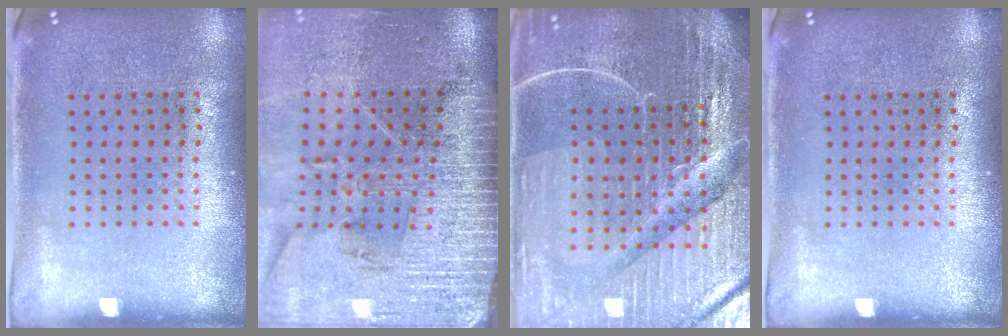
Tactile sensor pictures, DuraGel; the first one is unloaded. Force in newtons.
{"total": 3.8, "press": 3.4, "slide": 1.8}
{"total": 6.6, "press": 5.9, "slide": 3.0}
{"total": 0.0}